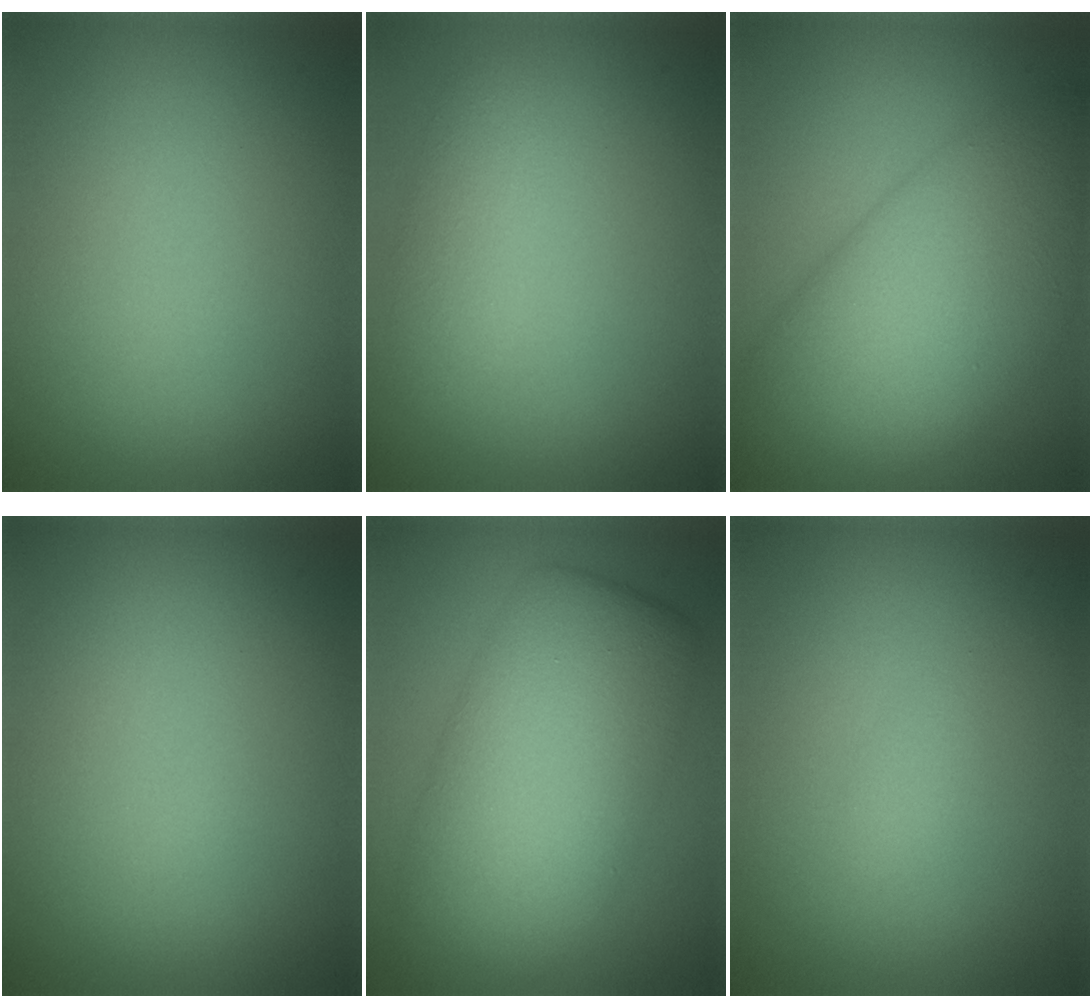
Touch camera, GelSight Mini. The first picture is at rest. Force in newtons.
{"total": 2.1, "press": 2.0, "slide": 0.1}
{"total": 12.3, "press": 12.3, "slide": 0.2}
{"total": 0.0}
{"total": 10.3, "press": 10.3, "slide": 0.5}
{"total": 0.7, "press": 0.7, "slide": 0.1}